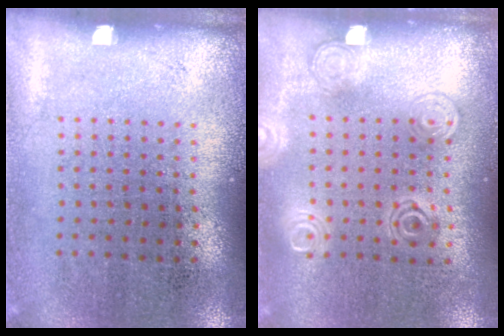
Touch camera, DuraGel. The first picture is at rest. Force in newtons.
{"total": 1.3, "press": 1.2, "slide": 0.3}